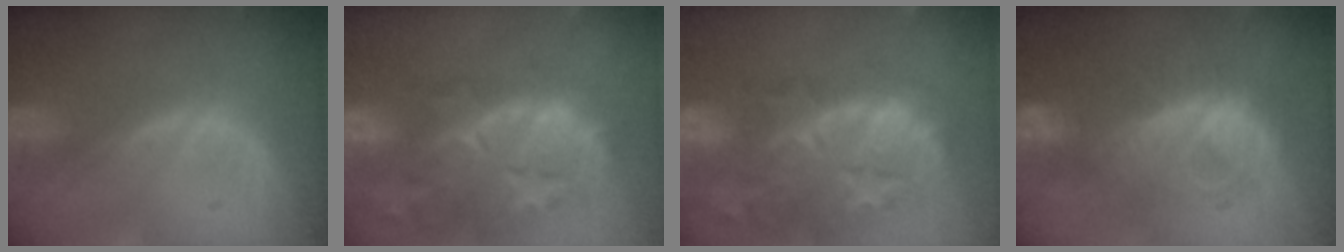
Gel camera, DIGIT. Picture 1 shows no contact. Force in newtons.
{"total": 14.7, "press": 11.8, "slide": 8.7}
{"total": 14.8, "press": 11.8, "slide": 9.0}
{"total": 8.2, "press": 8.2, "slide": 0.7}